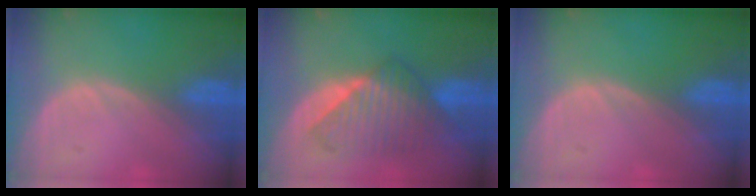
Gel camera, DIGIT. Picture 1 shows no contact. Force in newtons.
{"total": 7.6, "press": 7.5, "slide": 0.7}
{"total": 0.0}